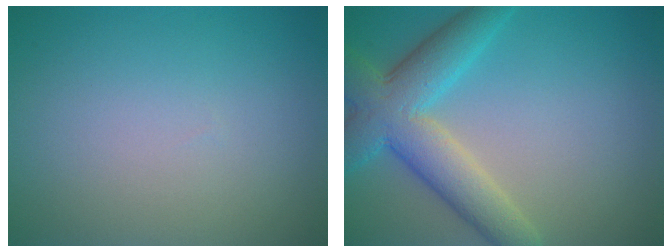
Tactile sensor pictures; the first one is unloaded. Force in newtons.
{"total": 6.8, "press": 6.8, "slide": 0.3}